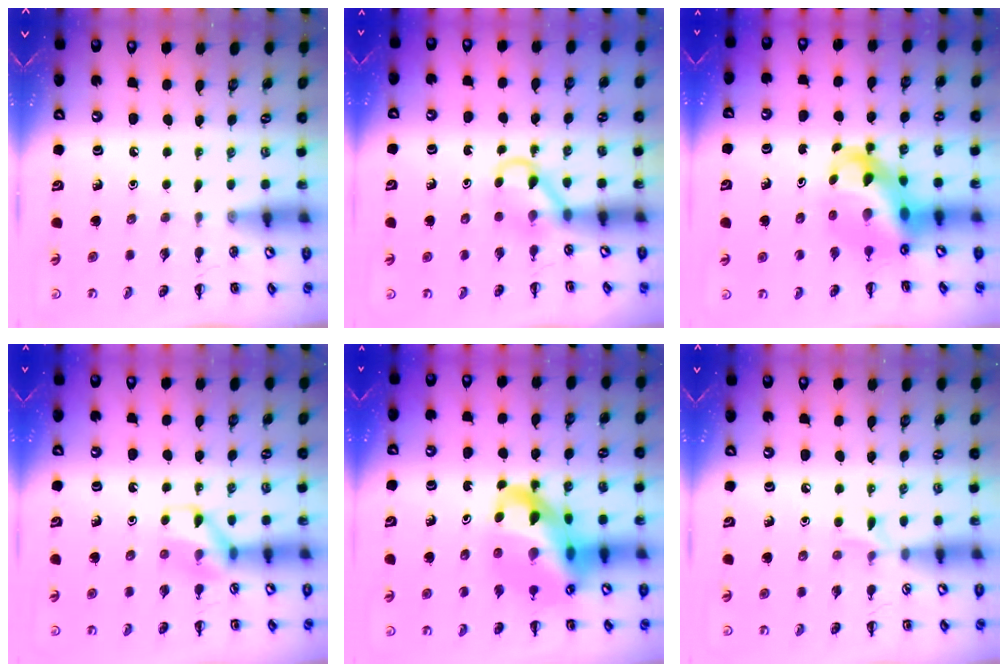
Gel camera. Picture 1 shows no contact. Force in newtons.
{"total": 2.9, "press": 2.8, "slide": 0.9}
{"total": 10.5, "press": 10.1, "slide": 3.1}
{"total": 9.8, "press": 9.8, "slide": 0.8}
{"total": 20.2, "press": 19.7, "slide": 4.4}
{"total": 5.0, "press": 4.8, "slide": 1.5}